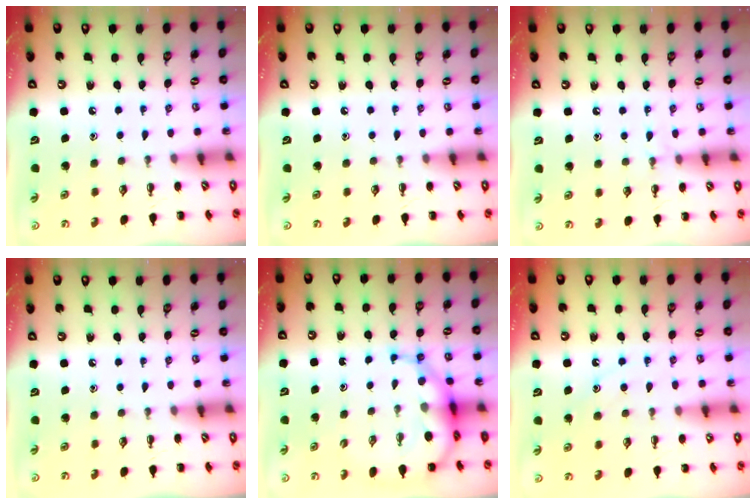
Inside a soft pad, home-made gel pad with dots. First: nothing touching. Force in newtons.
{"total": 0.0}
{"total": 5.9, "press": 5.7, "slide": 1.6}
{"total": 0.0}
{"total": 10.1, "press": 9.5, "slide": 3.2}
{"total": 10.6, "press": 10.5, "slide": 1.3}